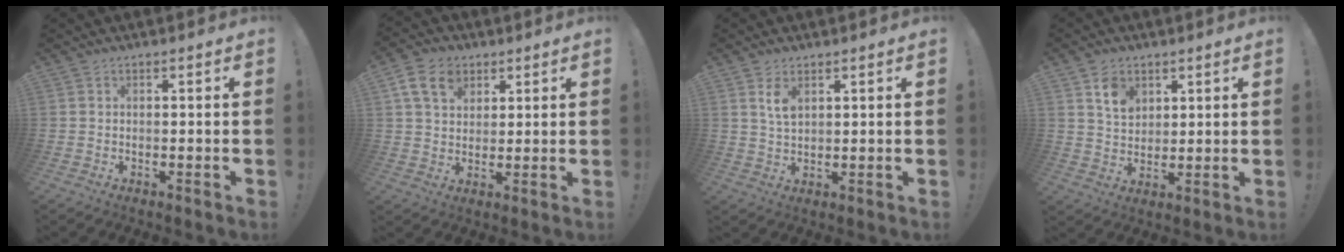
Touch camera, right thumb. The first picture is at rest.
{"total": 10.2, "force": [4.8, 7.3, 5.2], "torque": [-0.087, -0.010, 0.094]}
{"total": 4.5, "force": [2.4, 2.0, 3.2], "torque": [-0.050, -0.013, 0.039]}
{"total": 7.8, "force": [4.3, 5.6, 3.2], "torque": [-0.038, -0.024, 0.080]}